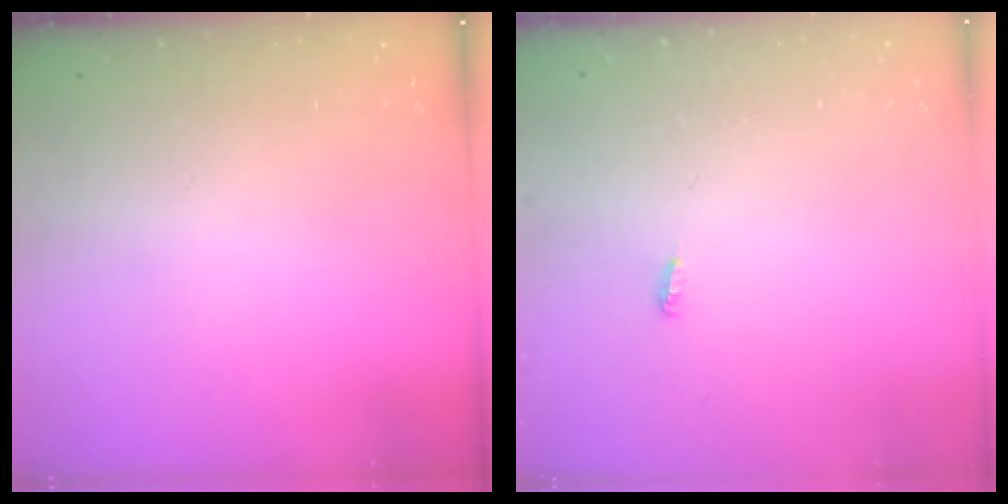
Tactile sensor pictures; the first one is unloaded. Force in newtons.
{"total": 3.6, "press": 3.4, "slide": 1.0}